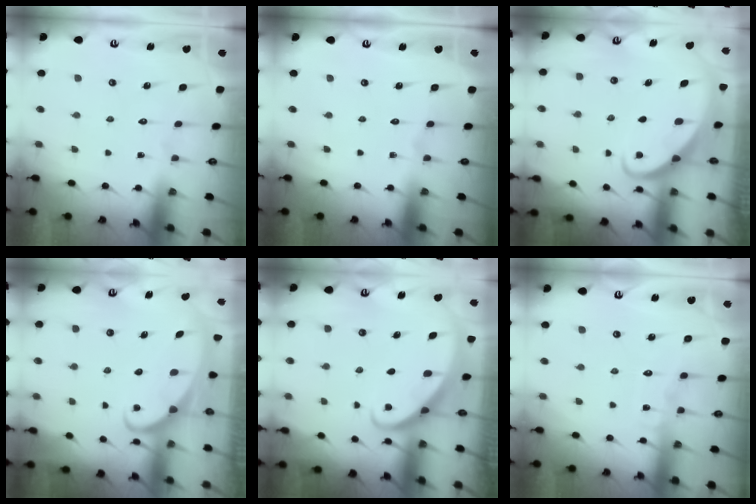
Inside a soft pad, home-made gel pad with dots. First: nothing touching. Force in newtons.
{"total": 0.0}
{"total": 2.4, "press": 2.4, "slide": 0.2}
{"total": 2.3, "press": 2.3, "slide": 0.3}
{"total": 2.7, "press": 2.7, "slide": 0.2}
{"total": 4.5, "press": 4.5, "slide": 0.3}